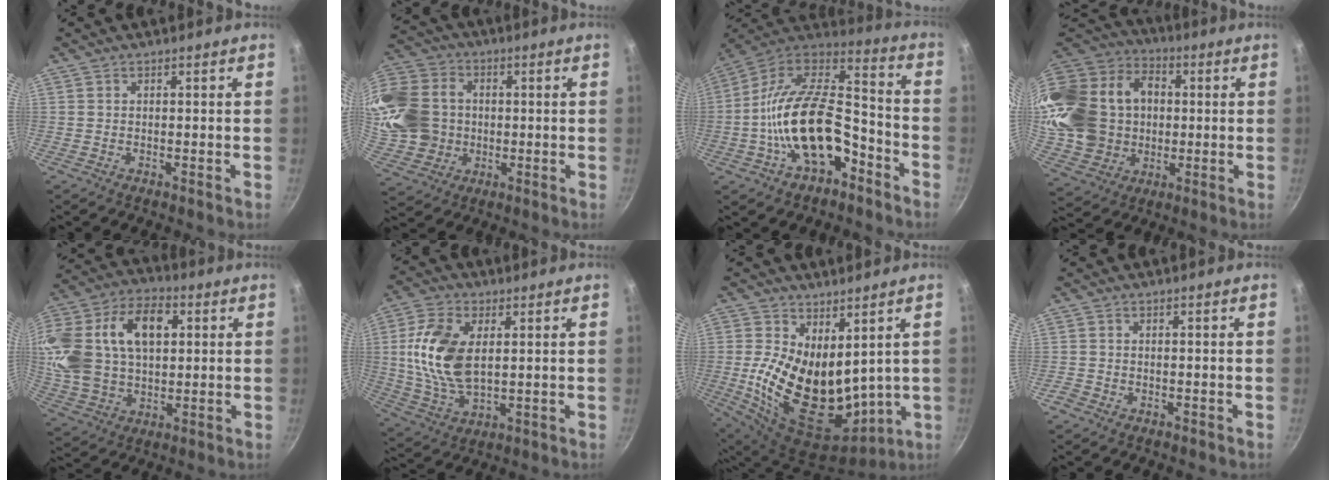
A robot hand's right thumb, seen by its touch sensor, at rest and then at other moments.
{"total": 22.7, "force": [1.4, 19.2, 11.9], "torque": [-0.271, 0.030, 0.035]}
{"total": 23.2, "force": [-8.0, 12.7, 17.7], "torque": [-0.292, 0.070, -0.146]}
{"total": 27.1, "force": [2.2, 21.9, 15.8], "torque": [-0.306, 0.037, 0.057]}
{"total": 25.1, "force": [5.8, 16.5, 18.0], "torque": [-0.357, 0.023, 0.102]}
{"total": 15.0, "force": [2.4, 8.5, 12.1], "torque": [-0.228, -0.005, 0.049]}
{"total": 18.9, "force": [2.5, 11.5, 14.8], "torque": [-0.250, -0.043, 0.070]}
{"total": 1.4, "force": [-0.9, 1.0, 0.4], "torque": [-0.013, 0.004, -0.019]}